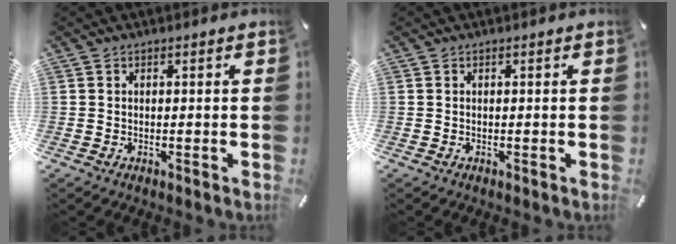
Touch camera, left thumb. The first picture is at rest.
{"total": 0.0}